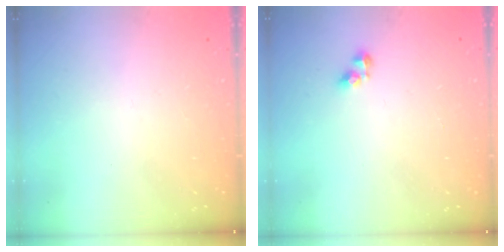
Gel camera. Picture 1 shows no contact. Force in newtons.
{"total": 4.1, "press": 4.0, "slide": 0.6}